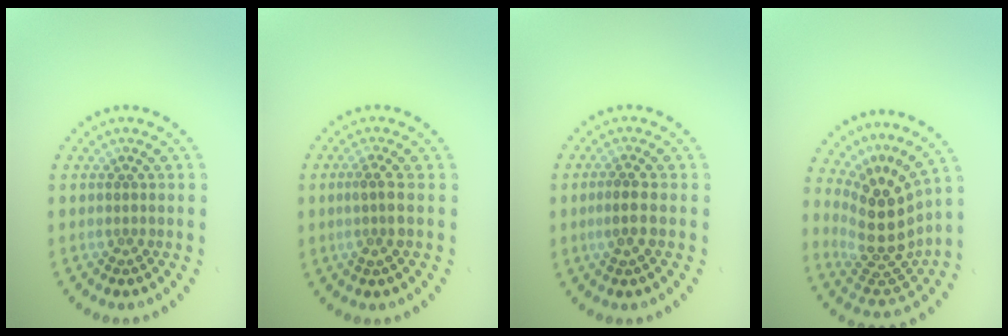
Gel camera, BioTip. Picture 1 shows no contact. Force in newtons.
{"total": 1.6, "press": 1.3, "slide": 1.0}
{"total": 1.8, "press": 1.6, "slide": 0.8}
{"total": 5.1, "press": 4.1, "slide": 3.0}